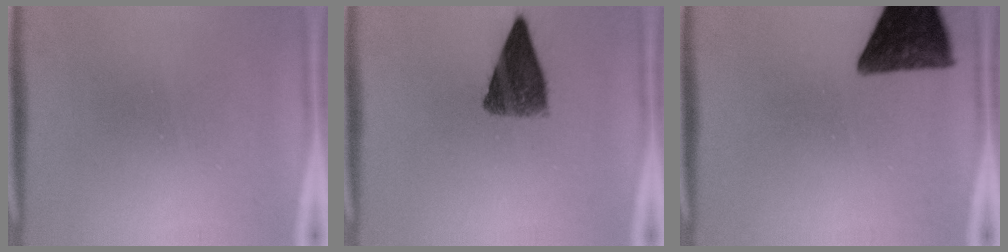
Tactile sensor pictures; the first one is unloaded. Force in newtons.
{"total": 8.4}
{"total": 12.4}